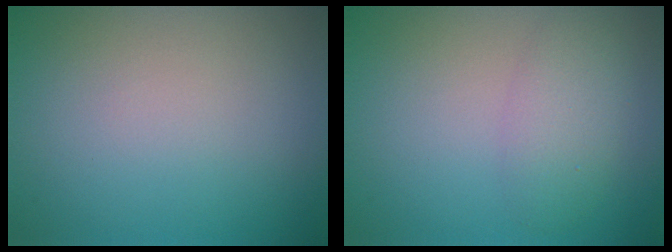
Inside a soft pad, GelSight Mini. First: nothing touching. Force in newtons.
{"total": 2.8, "press": 2.8, "slide": 0.0}